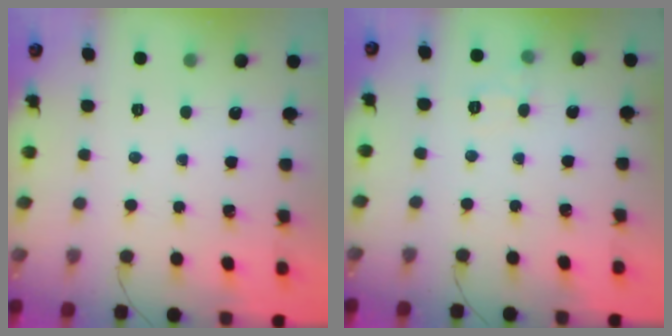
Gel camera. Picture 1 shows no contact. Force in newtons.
{"total": 6.0, "press": 5.8, "slide": 1.6}